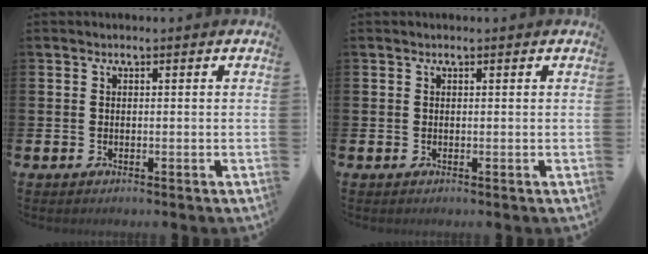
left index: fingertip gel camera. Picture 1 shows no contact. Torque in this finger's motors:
{"motor_torque": [-0.14, 0.14, -0.01, -0.01]}